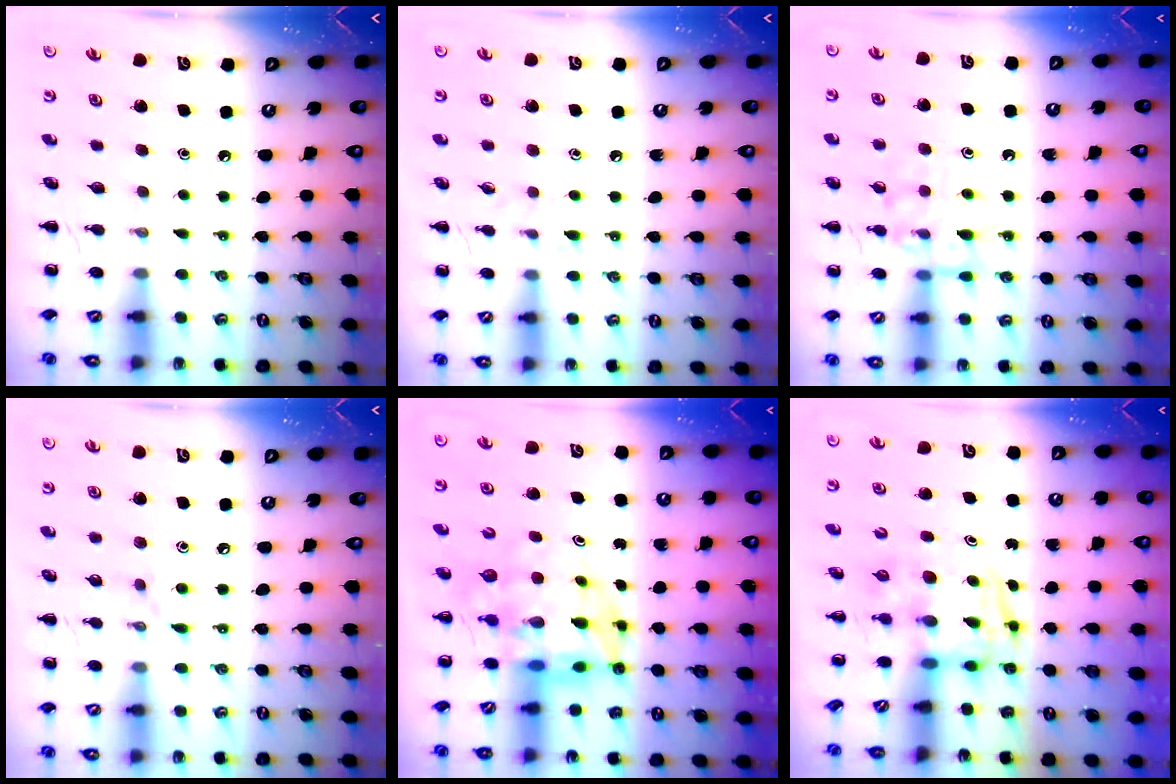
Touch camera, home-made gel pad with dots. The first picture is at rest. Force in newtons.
{"total": 5.4, "press": 5.2, "slide": 1.2}
{"total": 11.5, "press": 11.4, "slide": 0.9}
{"total": 5.2, "press": 4.9, "slide": 1.6}
{"total": 9.9, "press": 9.2, "slide": 3.6}
{"total": 3.4, "press": 3.4, "slide": 0.6}